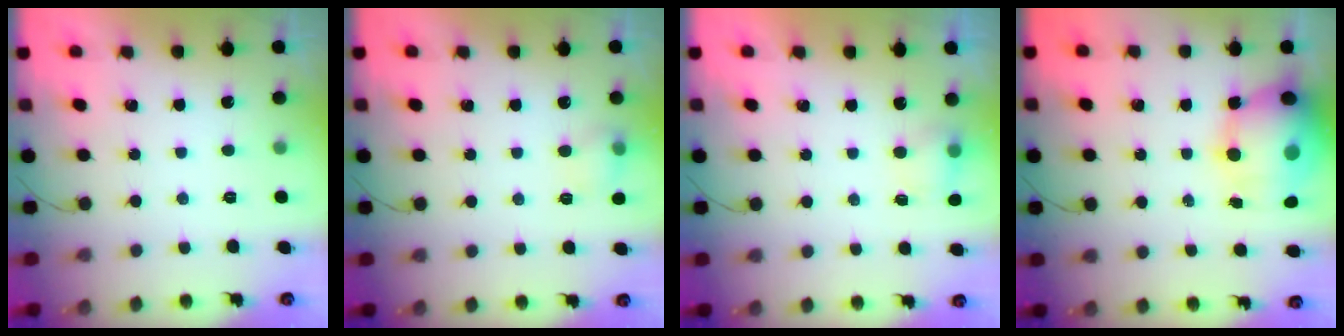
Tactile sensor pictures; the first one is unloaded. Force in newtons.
{"total": 6.0, "press": 5.8, "slide": 1.6}
{"total": 4.7, "press": 4.5, "slide": 1.3}
{"total": 16.9, "press": 16.3, "slide": 4.5}